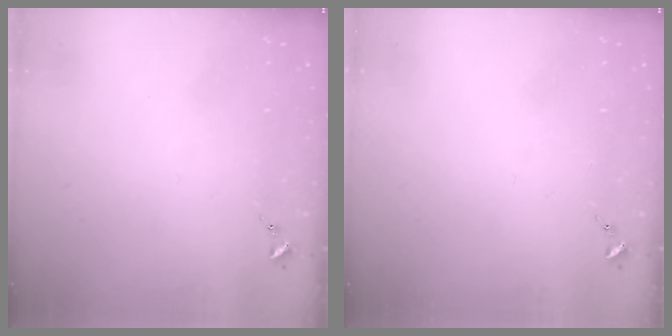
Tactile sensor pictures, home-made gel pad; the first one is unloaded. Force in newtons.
{"total": 0.0}